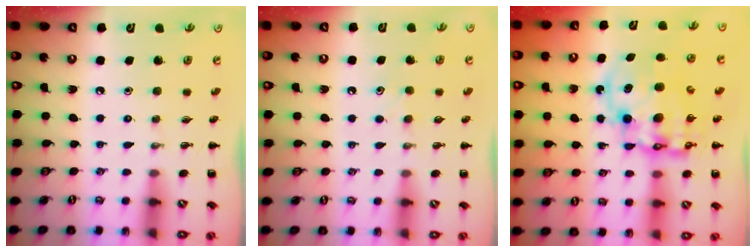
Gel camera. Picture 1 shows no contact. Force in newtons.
{"total": 4.9, "press": 4.6, "slide": 1.6}
{"total": 13.2, "press": 12.8, "slide": 3.1}